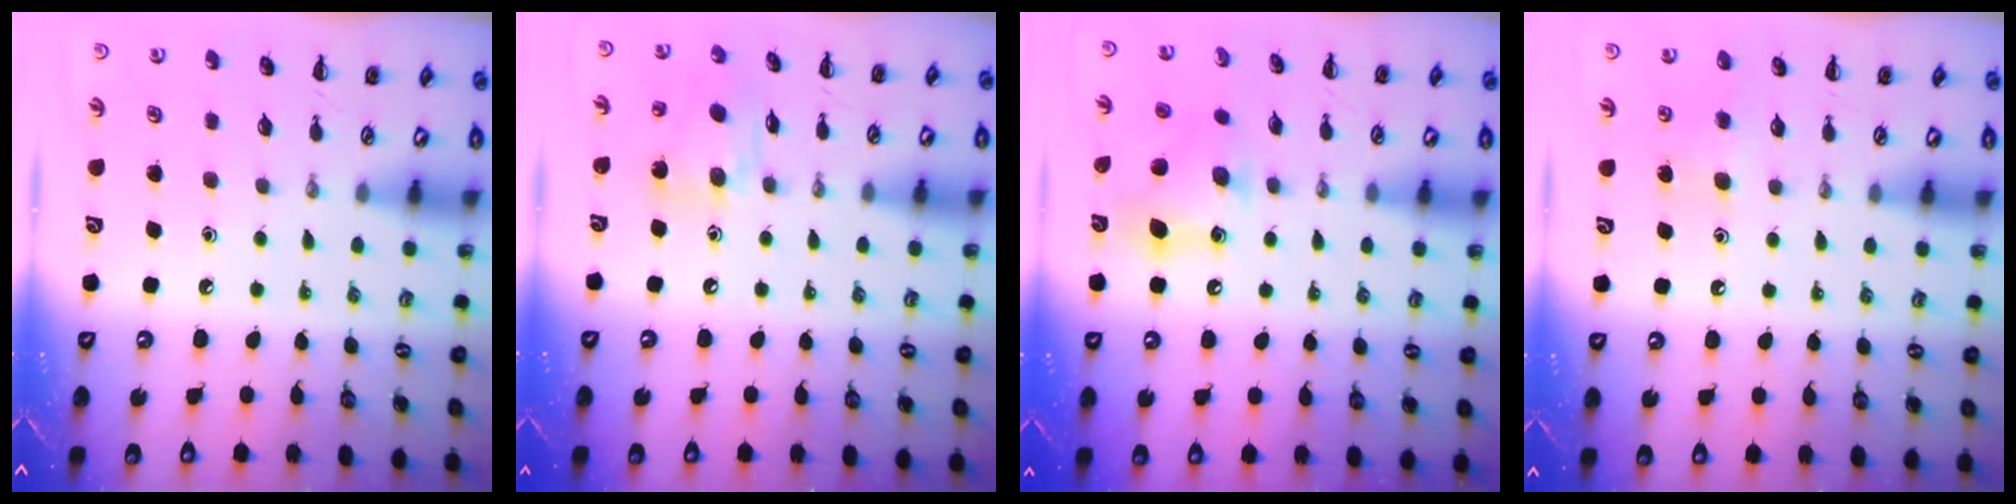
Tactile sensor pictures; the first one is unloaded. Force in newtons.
{"total": 11.0, "press": 10.8, "slide": 2.4}
{"total": 9.9, "press": 9.8, "slide": 1.6}
{"total": 5.0, "press": 4.9, "slide": 1.3}